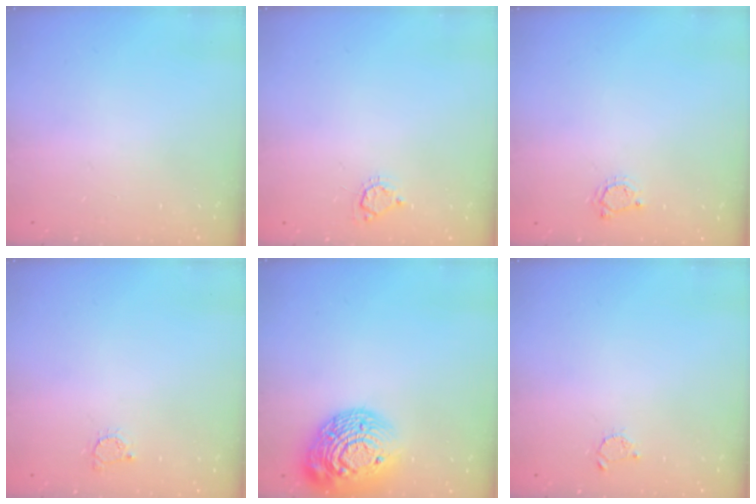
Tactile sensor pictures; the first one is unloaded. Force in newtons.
{"total": 5.0, "press": 5.0, "slide": 0.4}
{"total": 3.7, "press": 3.6, "slide": 0.5}
{"total": 2.2, "press": 2.2, "slide": 0.3}
{"total": 21.4, "press": 21.3, "slide": 1.4}
{"total": 2.2, "press": 2.2, "slide": 0.3}